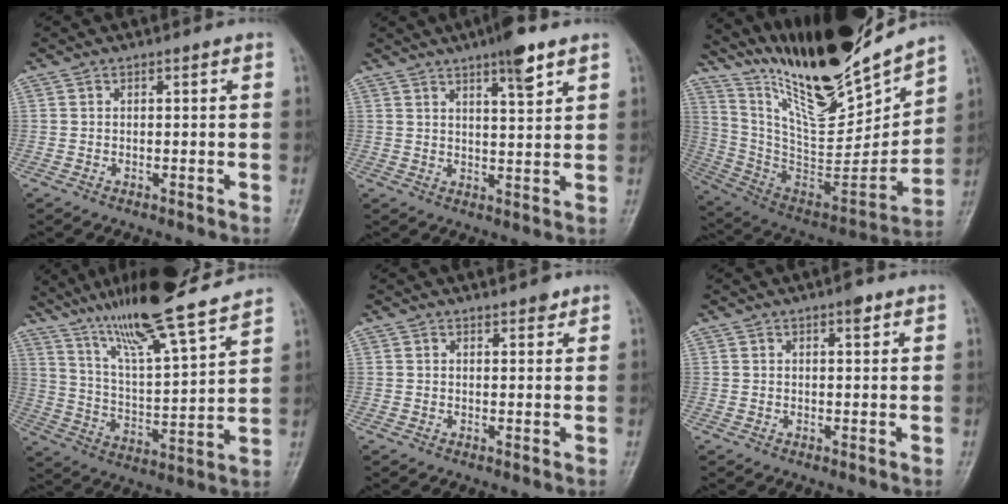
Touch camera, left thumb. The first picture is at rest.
{"total": 6.7, "force": [4.3, 1.2, 5.0], "torque": [-0.072, -0.021, 0.066]}
{"total": 25.5, "force": [21.4, 5.0, 13.0], "torque": [-0.182, -0.115, 0.375]}
{"total": 19.7, "force": [16.0, 1.6, 11.4], "torque": [-0.170, -0.064, 0.279]}
{"total": 1.8, "force": [1.5, 0.8, 0.8], "torque": [-0.003, -0.008, 0.018]}
{"total": 2.1, "force": [1.3, 0.7, 1.5], "torque": [-0.017, -0.004, 0.016]}